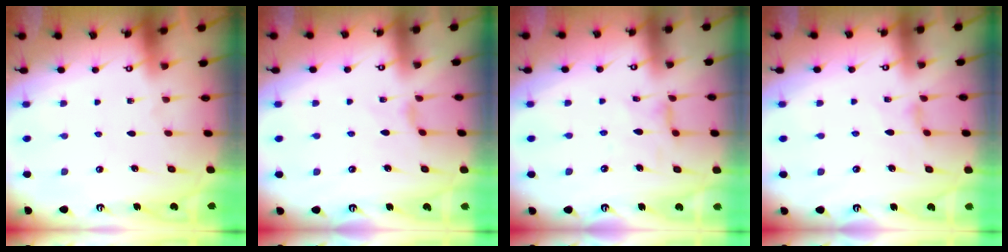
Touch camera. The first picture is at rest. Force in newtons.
{"total": 1.0, "press": 0.9, "slide": 0.4}
{"total": 2.9, "press": 2.9, "slide": 0.4}
{"total": 2.9, "press": 2.9, "slide": 0.4}